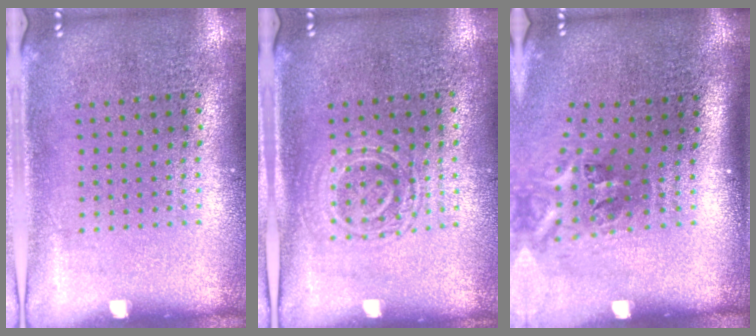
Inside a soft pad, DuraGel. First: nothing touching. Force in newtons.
{"total": 1.4, "press": 1.3, "slide": 0.4}
{"total": 2.3, "press": 1.3, "slide": 1.9}